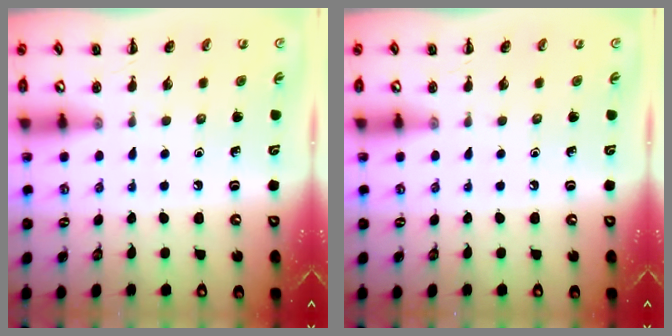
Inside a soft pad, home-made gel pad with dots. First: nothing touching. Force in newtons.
{"total": 0.0}